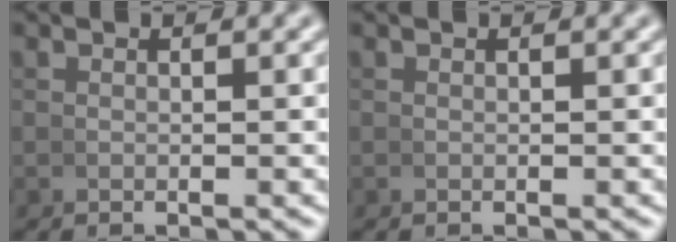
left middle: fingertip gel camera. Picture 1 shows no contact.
{"total": 0.0}